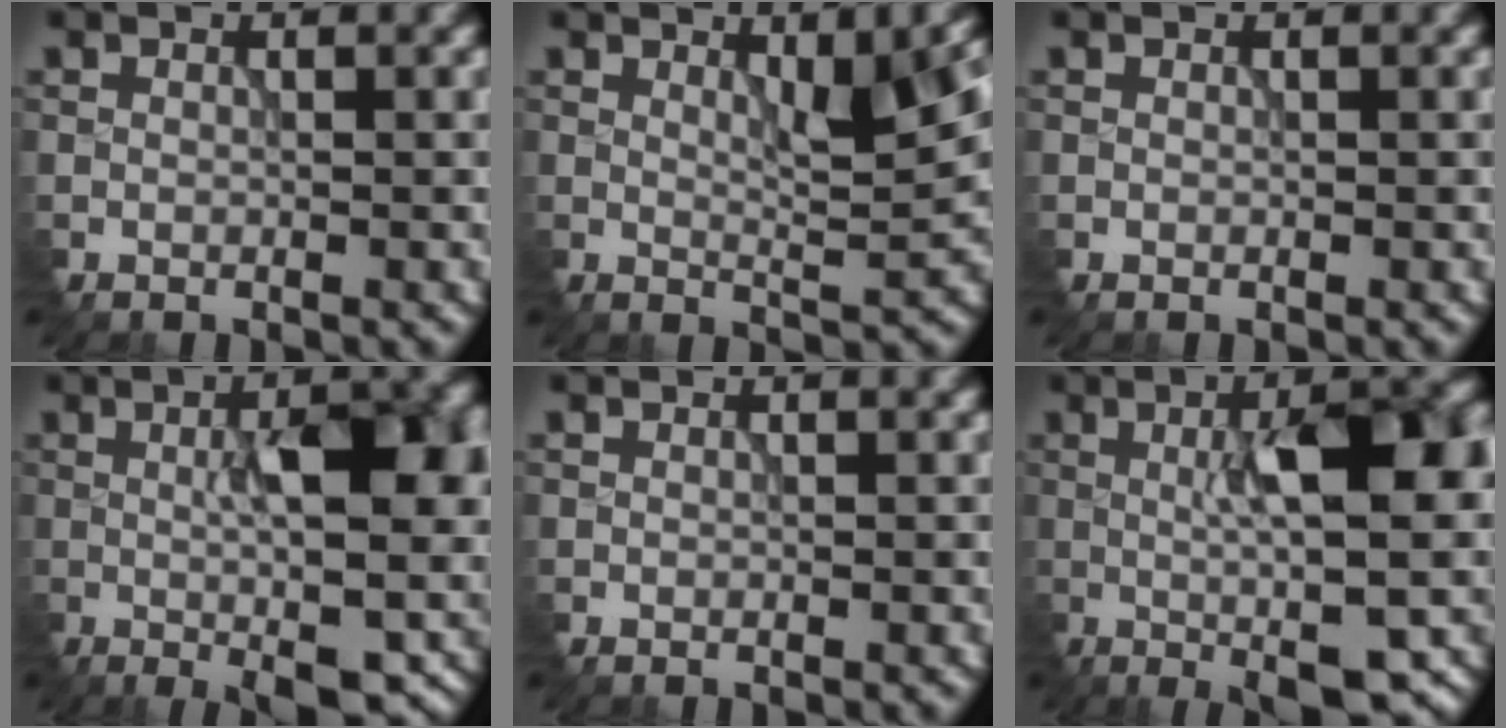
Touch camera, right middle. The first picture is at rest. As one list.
[{"total": 4.4, "force": [1.2, 0.9, 4.2], "torque": [-0.065, -0.001, 0.020]}, {"total": 0.0}, {"total": 9.8, "force": [-0.9, 3.1, 9.3], "torque": [-0.128, -0.007, -0.008]}, {"total": 0.0}, {"total": 10.9, "force": [-1.2, 2.9, 10.4], "torque": [-0.143, 0.001, -0.016]}]